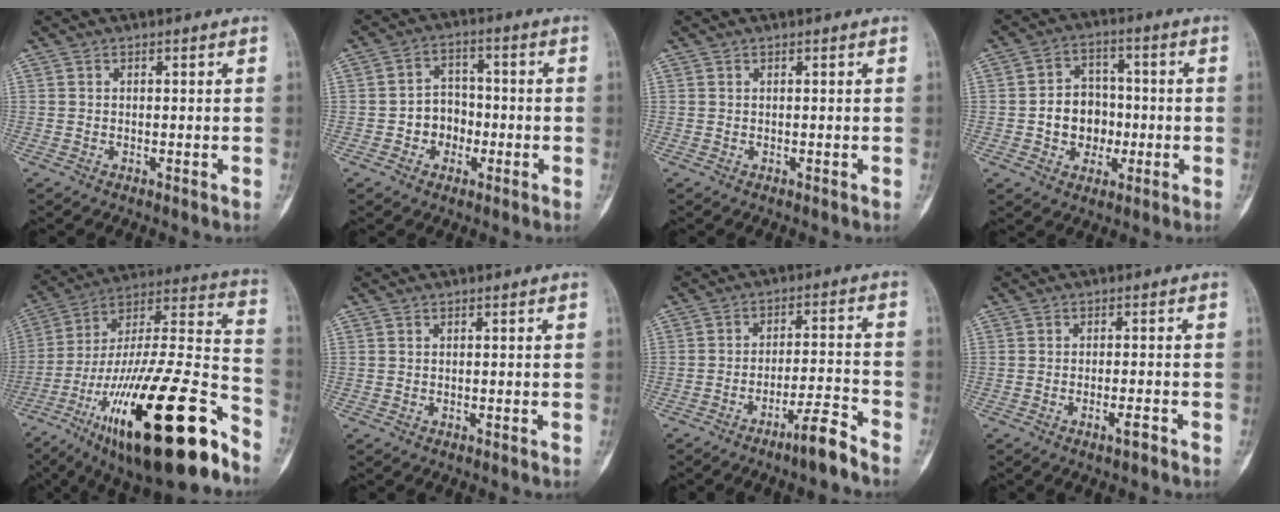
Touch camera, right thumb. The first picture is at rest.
{"total": 6.6, "force": [-1.8, 5.6, 2.9], "torque": [-0.010, 0.027, -0.037]}
{"total": 0.0}
{"total": 9.4, "force": [-1.4, 7.9, 5.0], "torque": [-0.035, 0.024, -0.025]}
{"total": 34.1, "force": [-18.7, 8.8, 27.2], "torque": [-0.419, 0.067, -0.303]}
{"total": 0.0}
{"total": 6.9, "force": [-5.3, 0.4, 4.4], "torque": [-0.079, 0.044, -0.094]}
{"total": 2.3, "force": [-1.5, 0.4, 1.8], "torque": [-0.031, 0.005, -0.027]}